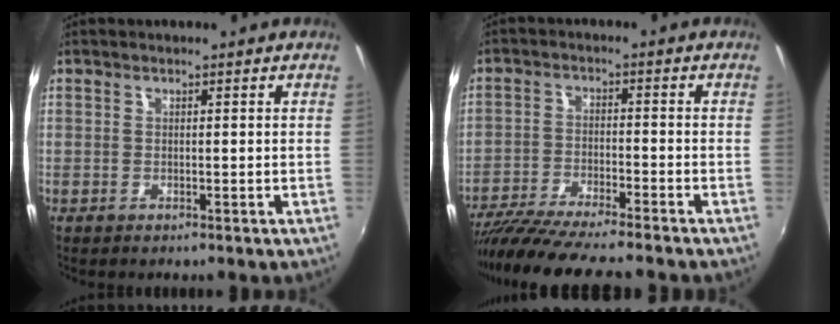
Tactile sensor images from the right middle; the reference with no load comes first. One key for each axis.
{"total": 13.5, "fx": -12.0, "fy": 0.2, "fz": 6.2, "tx": -0.133, "ty": -0.032, "tz": -0.206}